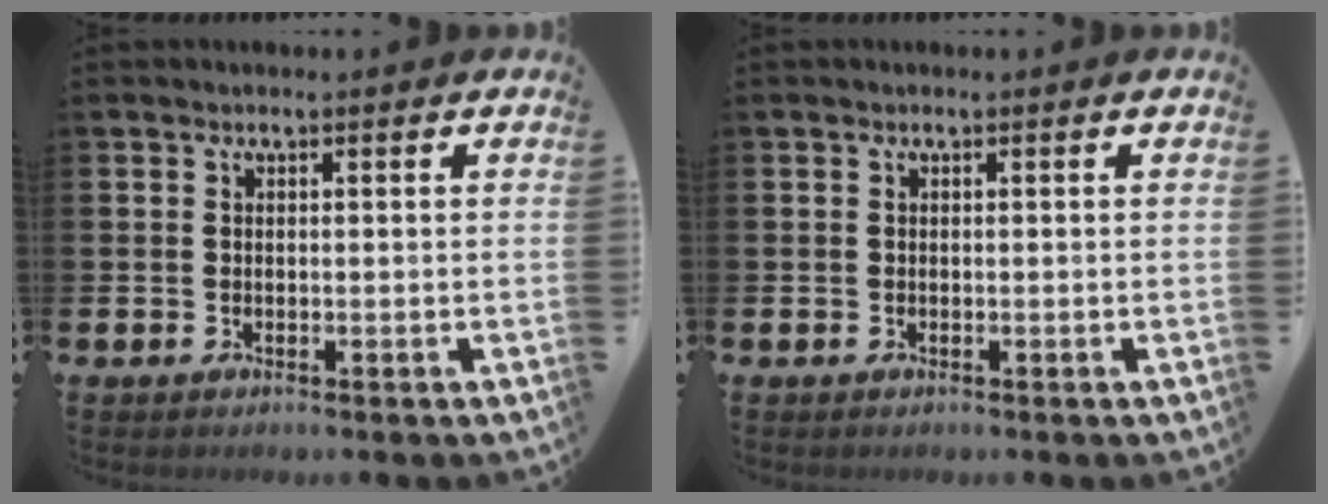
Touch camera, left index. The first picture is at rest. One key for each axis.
{"total": 0.0}